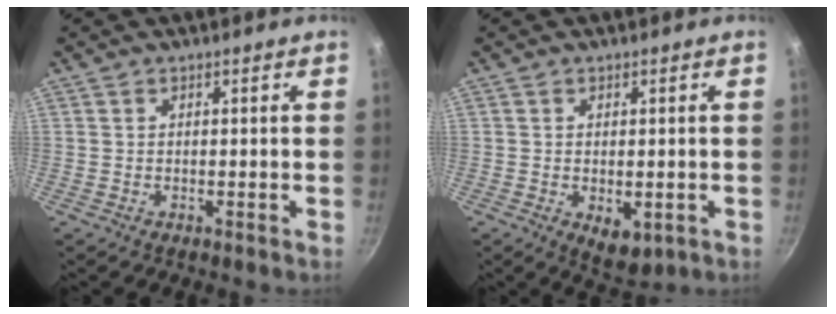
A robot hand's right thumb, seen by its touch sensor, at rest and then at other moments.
{"total": 5.1, "force": [-1.2, 2.9, 4.0], "torque": [-0.048, -0.008, -0.006]}